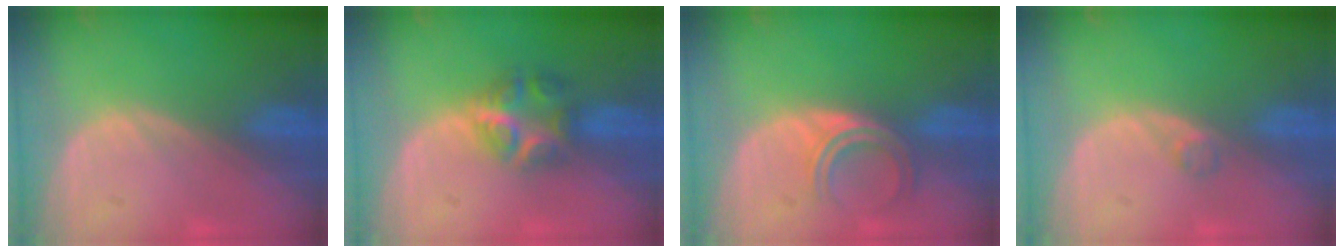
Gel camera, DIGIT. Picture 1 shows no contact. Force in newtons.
{"total": 5.8, "press": 5.6, "slide": 1.5}
{"total": 4.9, "press": 4.0, "slide": 2.9}
{"total": 1.2, "press": 1.2, "slide": 0.1}